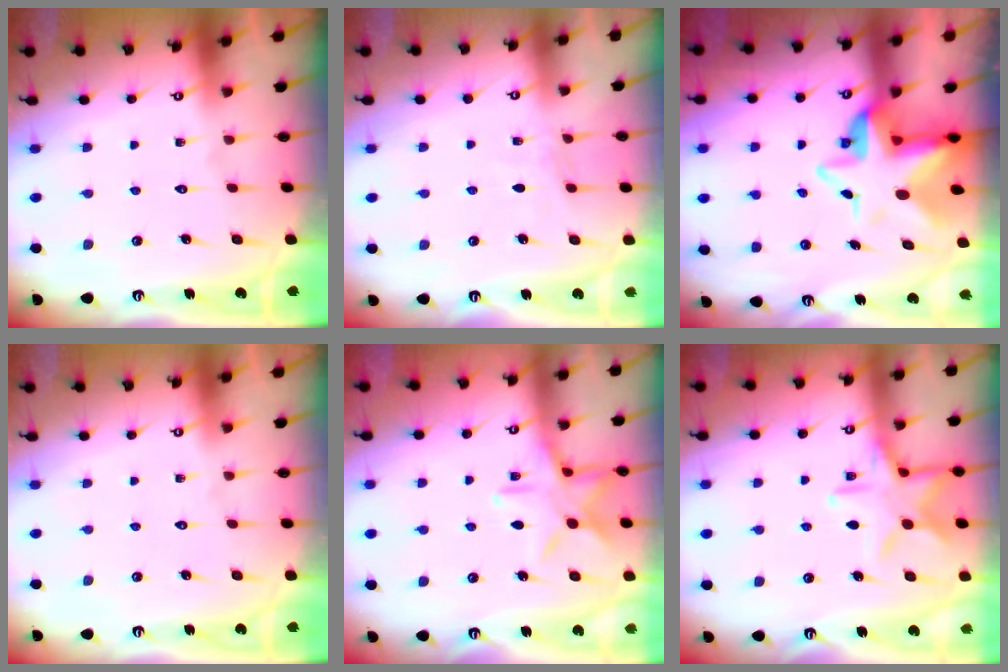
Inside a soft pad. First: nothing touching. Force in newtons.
{"total": 2.9, "press": 2.9, "slide": 0.5}
{"total": 9.6, "press": 9.4, "slide": 2.0}
{"total": 0.0}
{"total": 11.0, "press": 11.0, "slide": 0.7}
{"total": 13.6, "press": 13.6, "slide": 0.9}